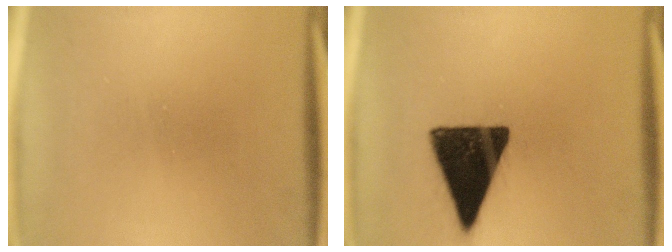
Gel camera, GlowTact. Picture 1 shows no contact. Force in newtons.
{"total": 16.3}